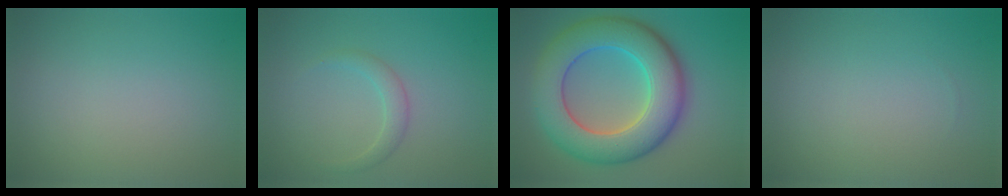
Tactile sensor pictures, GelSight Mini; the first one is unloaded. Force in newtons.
{"total": 1.6, "press": 1.6, "slide": 0.2}
{"total": 10.6, "press": 10.6, "slide": 0.1}
{"total": 0.0}